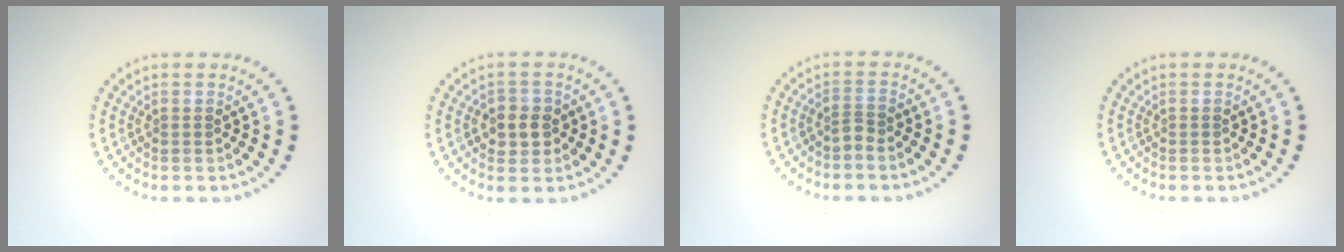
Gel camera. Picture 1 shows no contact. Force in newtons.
{"total": 2.5, "press": 2.4, "slide": 0.7}
{"total": 1.0, "press": 0.6, "slide": 0.8}
{"total": 0.0}